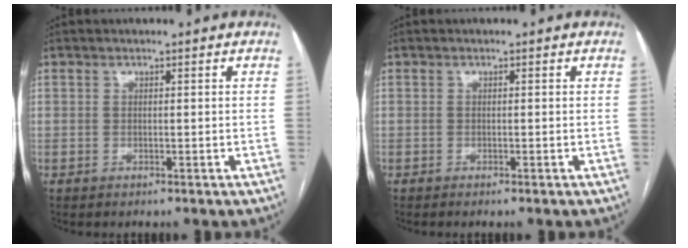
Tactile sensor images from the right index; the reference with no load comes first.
{"total": 0.0}